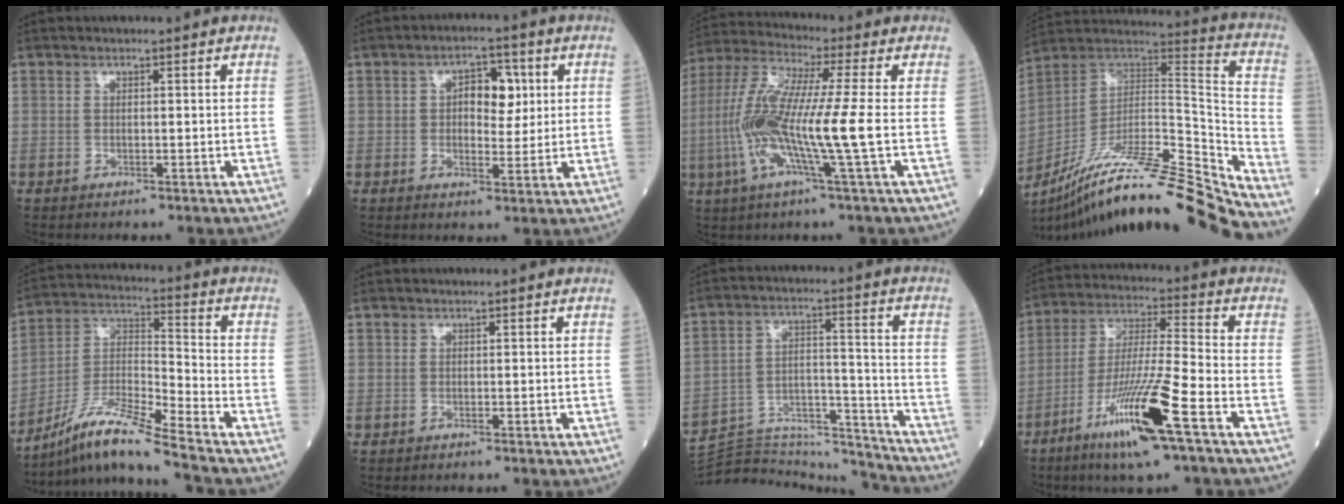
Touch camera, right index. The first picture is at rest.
{"total": 5.8, "force": [1.4, 3.0, 4.7], "torque": [-0.067, 0.014, 0.020]}
{"total": 13.9, "force": [-2.2, -0.5, 13.7], "torque": [-0.285, -0.002, -0.055]}
{"total": 28.6, "force": [-24.2, -0.2, 15.2], "torque": [-0.212, -0.021, -0.384]}
{"total": 12.5, "force": [-10.4, -1.4, 6.7], "torque": [-0.139, -0.007, -0.196]}
{"total": 0.0}
{"total": 19.4, "force": [-19.0, 1.8, 3.4], "torque": [-0.072, 0.037, -0.285]}
{"total": 14.6, "force": [-7.5, -0.1, 12.6], "torque": [-0.253, -0.025, -0.137]}